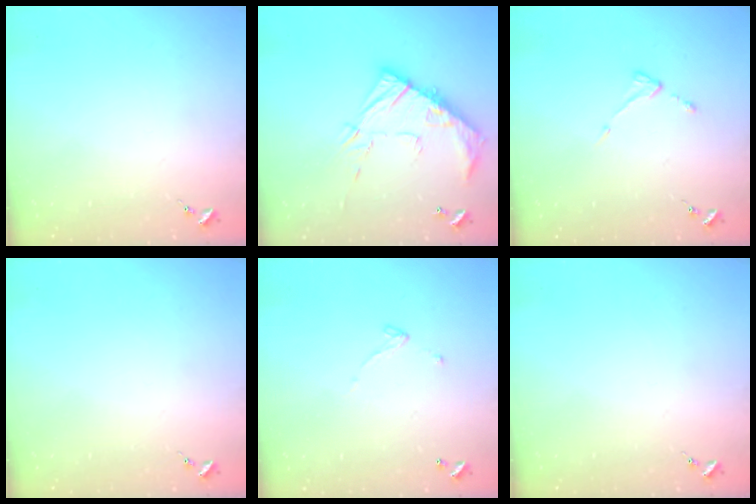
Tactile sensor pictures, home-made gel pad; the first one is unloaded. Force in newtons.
{"total": 15.0, "press": 15.0, "slide": 1.0}
{"total": 4.3, "press": 4.3, "slide": 0.5}
{"total": 0.0}
{"total": 4.9, "press": 4.9, "slide": 0.1}
{"total": 0.0}